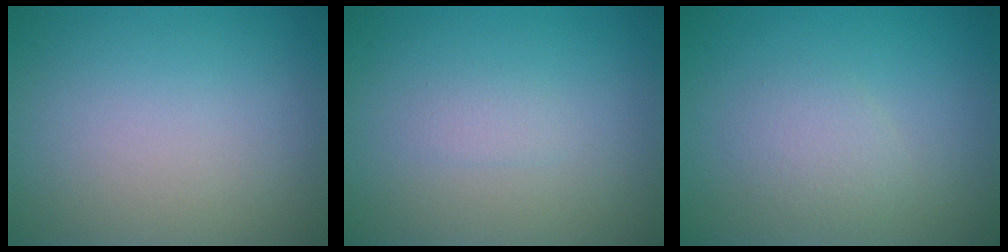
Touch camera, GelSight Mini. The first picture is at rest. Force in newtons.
{"total": 0.9, "press": 0.9, "slide": 0.0}
{"total": 1.7, "press": 1.7, "slide": 0.0}